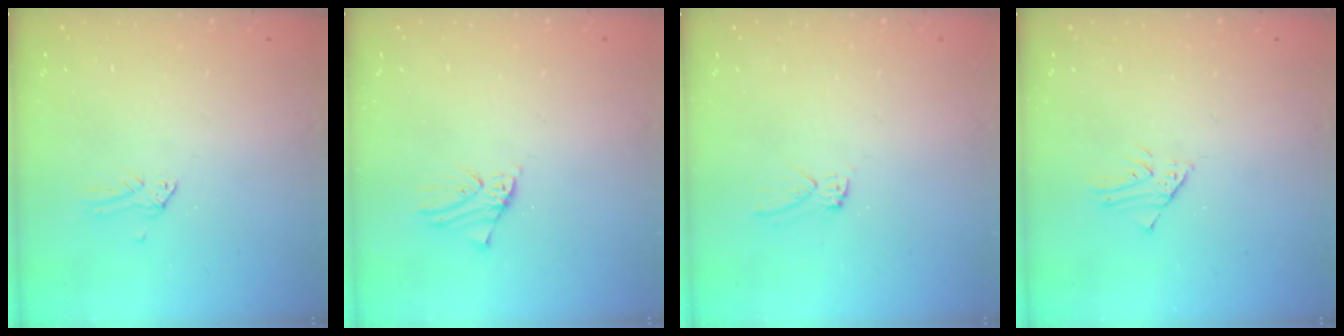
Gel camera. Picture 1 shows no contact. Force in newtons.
{"total": 0.9, "press": 0.9, "slide": 0.1}
{"total": 4.1, "press": 4.1, "slide": 0.4}
{"total": 1.6, "press": 1.6, "slide": 0.1}